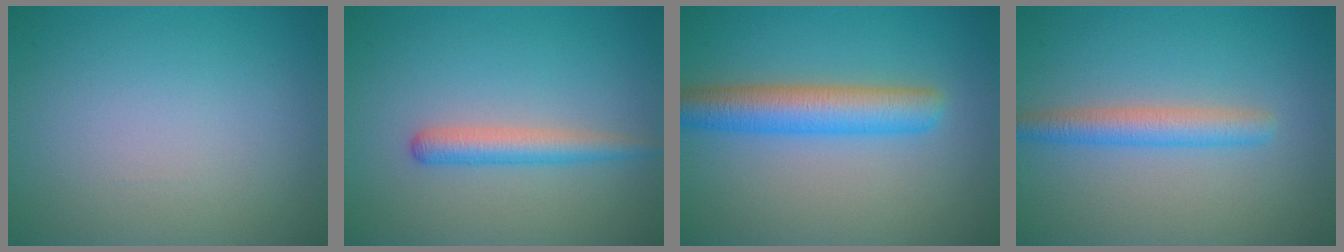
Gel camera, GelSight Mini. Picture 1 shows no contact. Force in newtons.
{"total": 2.5, "press": 2.5, "slide": 0.1}
{"total": 5.1, "press": 5.1, "slide": 0.1}
{"total": 2.9, "press": 2.9, "slide": 0.0}